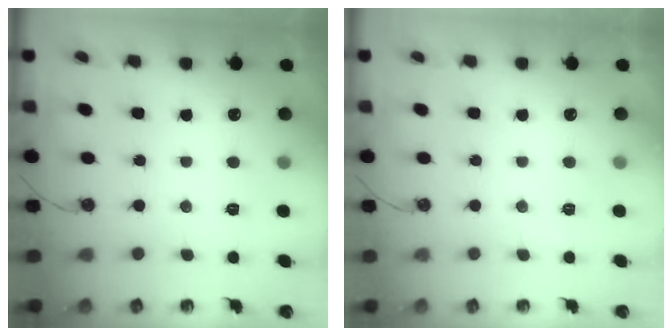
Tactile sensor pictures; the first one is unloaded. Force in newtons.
{"total": 0.0}